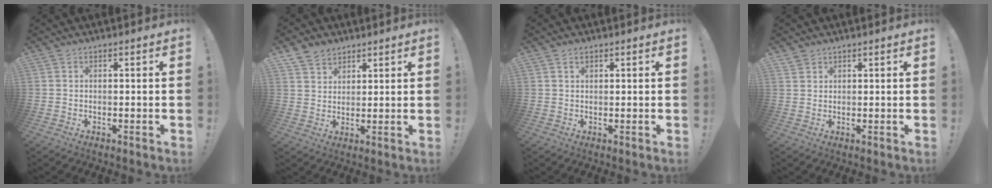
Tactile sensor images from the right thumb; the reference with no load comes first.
{"total": 6.0, "force": [4.4, 3.9, 0.8], "torque": [-0.015, -0.026, 0.088]}
{"total": 1.4, "force": [0.9, 0.8, 0.6], "torque": [-0.003, -0.003, 0.014]}
{"total": 1.9, "force": [1.7, 0.9, 0.0], "torque": [0.001, -0.010, 0.032]}